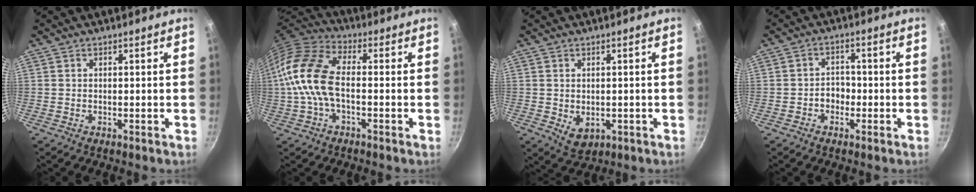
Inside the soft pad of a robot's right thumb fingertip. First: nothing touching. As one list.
[{"total": 13.5, "force": [-1.3, 7.4, 11.2], "torque": [-0.220, 0.035, -0.046]}, {"total": 4.3, "force": [-0.3, 3.2, 2.8], "torque": [-0.036, -0.009, 0.004]}, {"total": 3.5, "force": [-1.3, 2.8, 1.8], "torque": [-0.002, 0.017, -0.023]}]